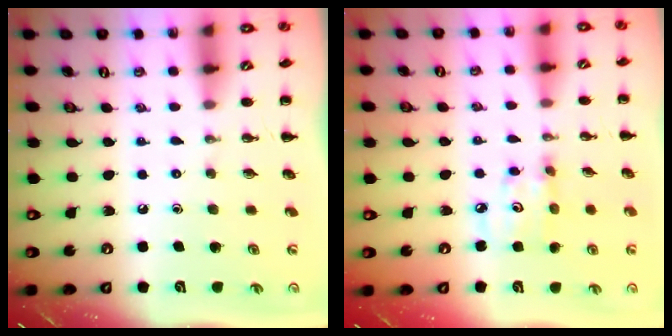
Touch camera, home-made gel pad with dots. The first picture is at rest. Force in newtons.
{"total": 4.6, "press": 4.6, "slide": 0.5}